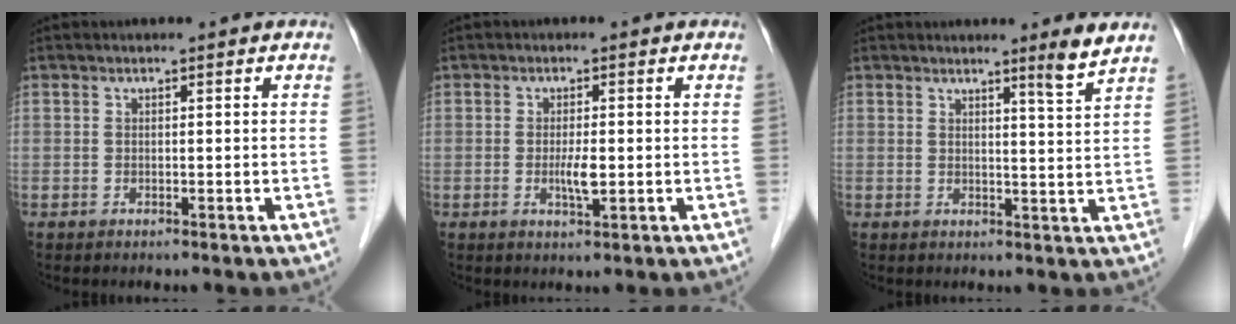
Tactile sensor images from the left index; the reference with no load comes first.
{"total": 2.8, "force": [-0.4, 0.5, 2.7], "torque": [-0.058, -0.004, -0.006]}
{"total": 3.3, "force": [2.6, -1.1, 1.7], "torque": [-0.032, -0.020, 0.037]}